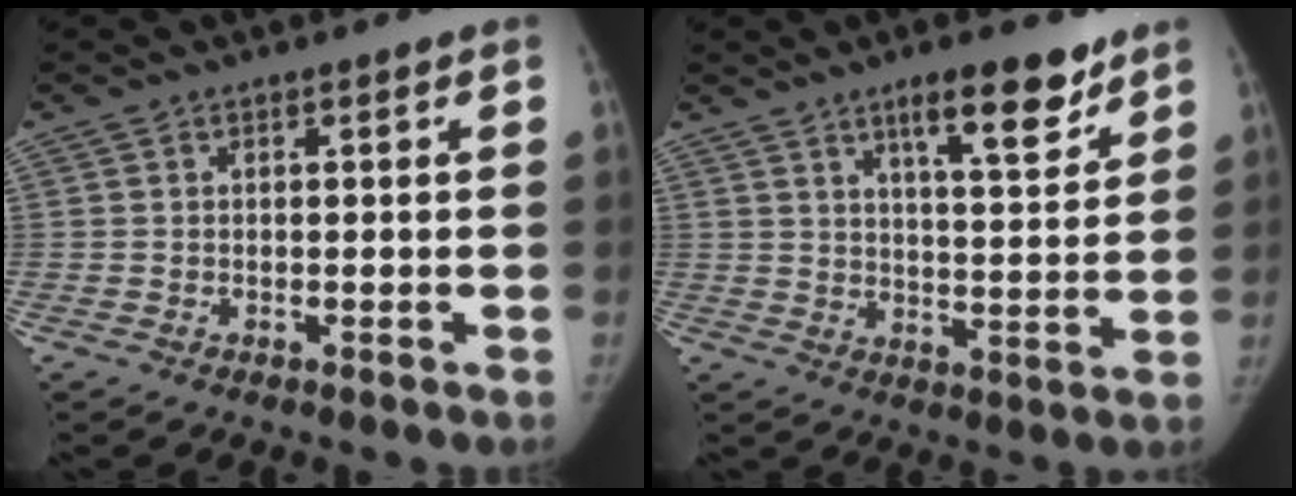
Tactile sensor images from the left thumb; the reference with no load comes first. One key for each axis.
{"total": 10.8, "fx": 7.2, "fy": 2.9, "fz": 7.5, "tx": -0.094, "ty": -0.044, "tz": 0.114}